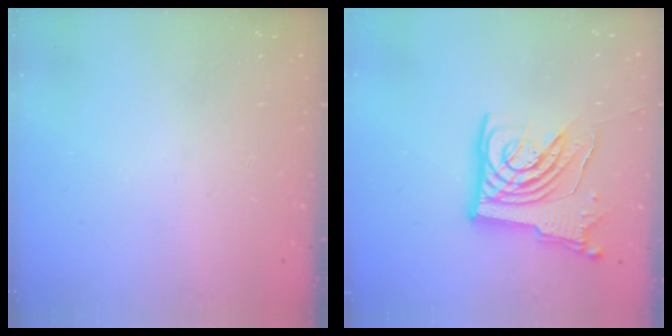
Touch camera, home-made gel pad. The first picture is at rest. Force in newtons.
{"total": 14.9, "press": 14.8, "slide": 1.8}